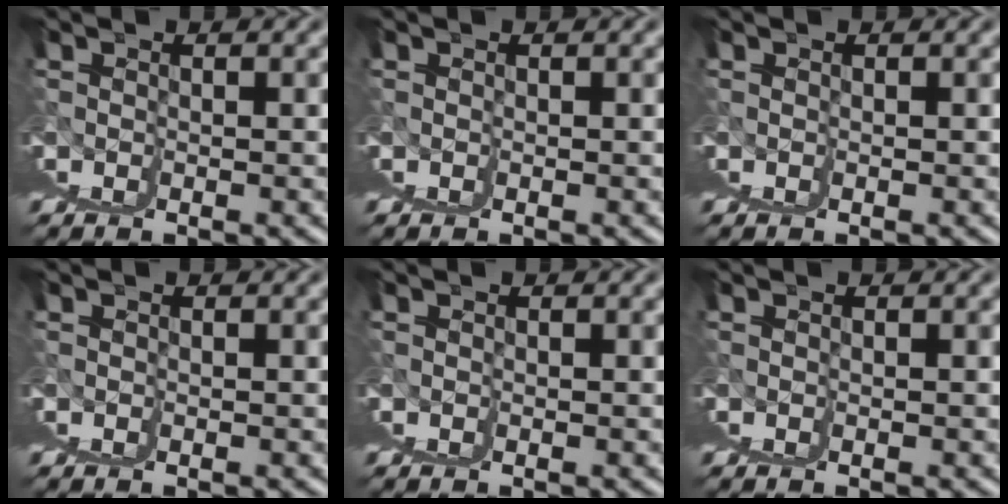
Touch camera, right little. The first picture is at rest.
{"total": 0.0}
{"total": 0.0}
{"total": 0.0}
{"total": 0.0}
{"total": 0.0}